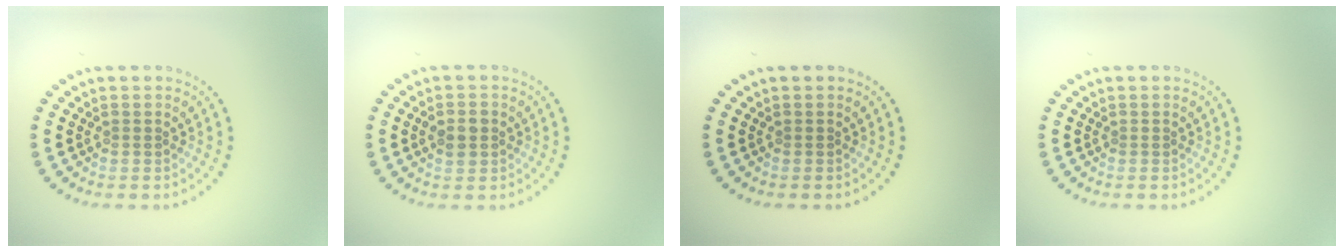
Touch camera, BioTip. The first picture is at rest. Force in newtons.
{"total": 2.4, "press": 2.4, "slide": 0.2}
{"total": 0.0}
{"total": 0.0}